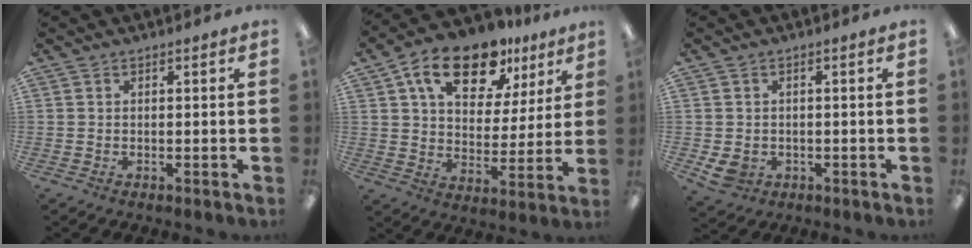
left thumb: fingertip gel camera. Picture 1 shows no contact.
{"total": 16.8, "force": [10.9, 9.0, 9.1], "torque": [-0.151, -0.048, 0.190]}
{"total": 3.9, "force": [-0.9, 3.3, 1.8], "torque": [-0.050, -0.001, -0.018]}